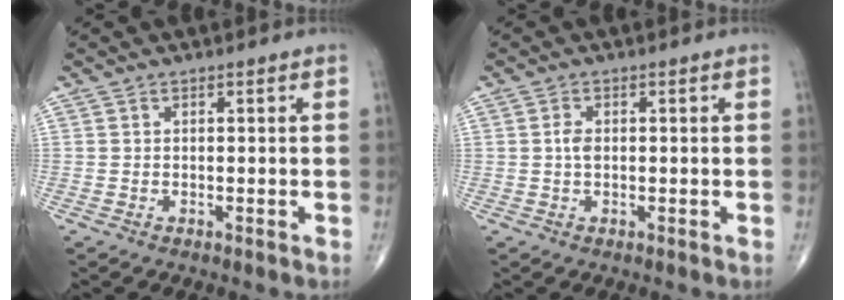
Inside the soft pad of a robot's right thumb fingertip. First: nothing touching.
{"total": 1.9, "force": [0.0, 1.2, 1.5], "torque": [-0.028, 0.001, -0.002]}